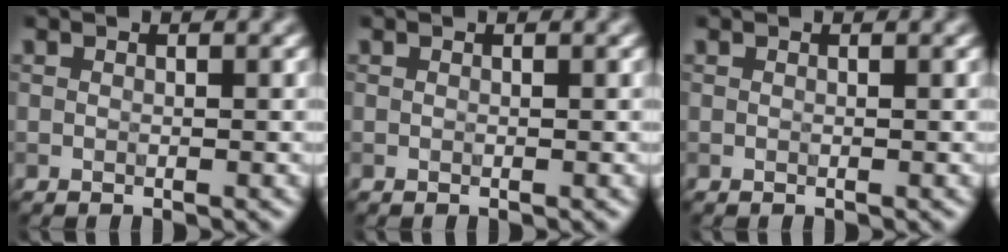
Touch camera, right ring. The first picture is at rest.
{"total": 0.0}
{"total": 0.0}